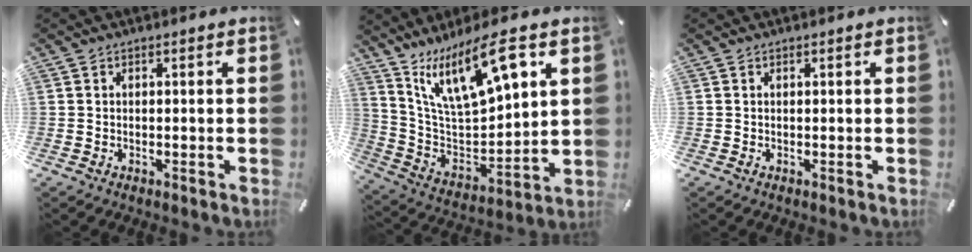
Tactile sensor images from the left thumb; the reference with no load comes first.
{"total": 18.8, "force": [11.6, 7.3, 12.8], "torque": [-0.232, -0.061, 0.199]}
{"total": 0.0}